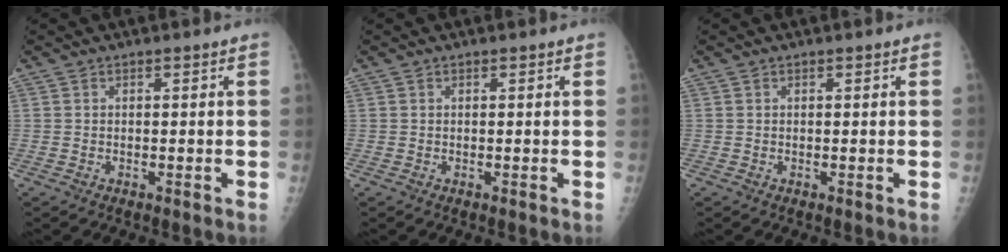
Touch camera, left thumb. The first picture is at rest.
{"total": 0.0}
{"total": 0.0}